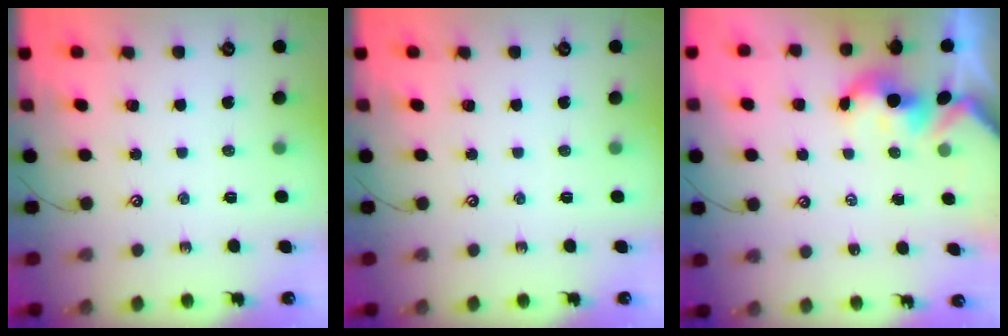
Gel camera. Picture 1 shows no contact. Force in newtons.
{"total": 0.0}
{"total": 1.5, "press": 1.5, "slide": 0.2}